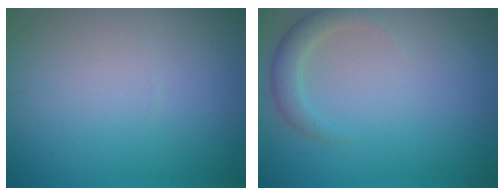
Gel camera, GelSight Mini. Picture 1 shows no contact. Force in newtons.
{"total": 2.0, "press": 2.0, "slide": 0.2}